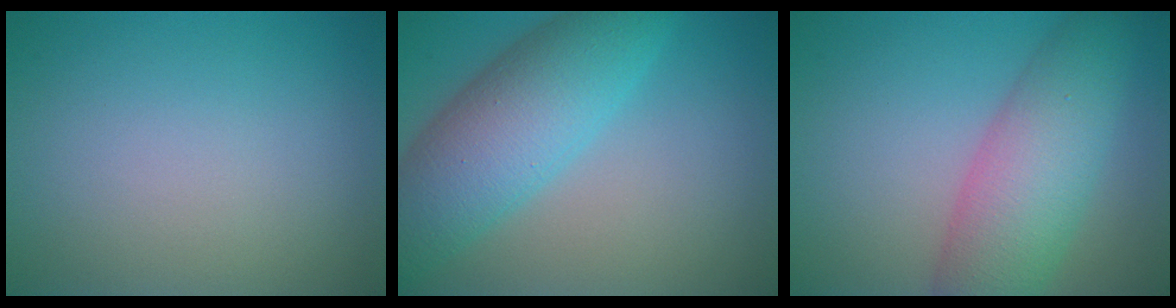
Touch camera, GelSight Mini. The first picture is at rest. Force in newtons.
{"total": 8.3, "press": 8.3, "slide": 0.4}
{"total": 7.2, "press": 7.2, "slide": 0.2}